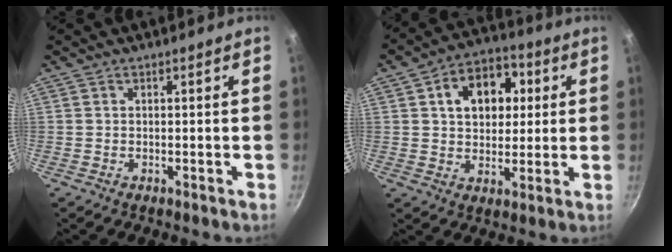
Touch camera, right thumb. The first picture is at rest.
{"total": 13.2, "force": [3.4, 9.5, 8.4], "torque": [-0.093, 0.010, 0.044]}